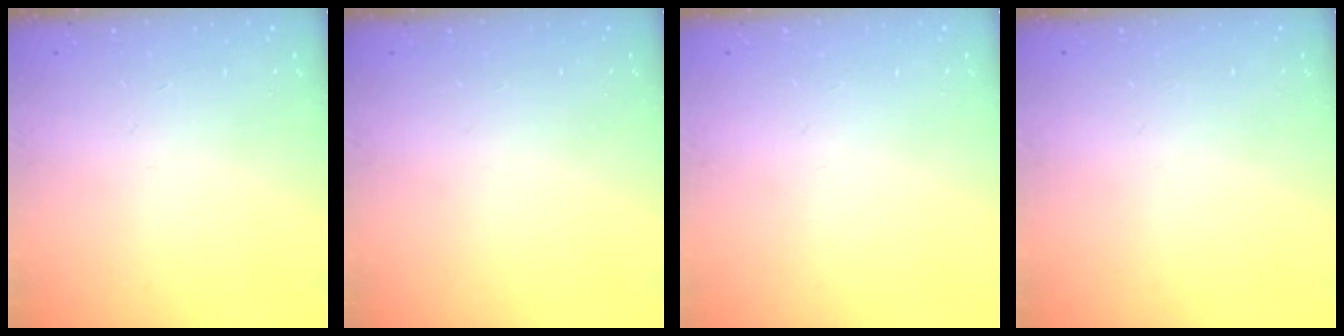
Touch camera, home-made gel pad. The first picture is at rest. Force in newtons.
{"total": 0.0}
{"total": 0.0}
{"total": 0.0}